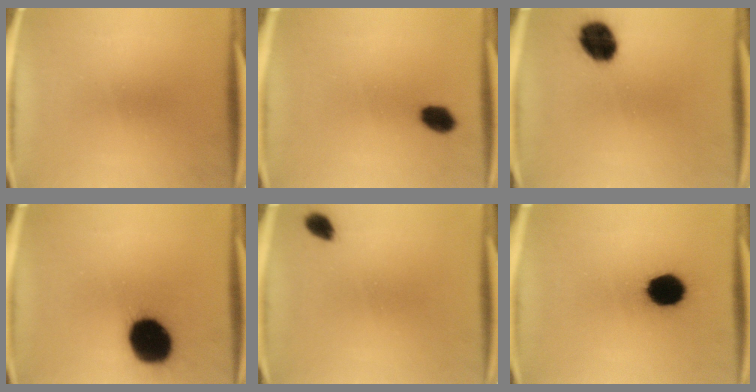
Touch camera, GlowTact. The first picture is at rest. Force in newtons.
{"total": 4.4}
{"total": 10.4}
{"total": 19.4}
{"total": 2.6}
{"total": 11.9}